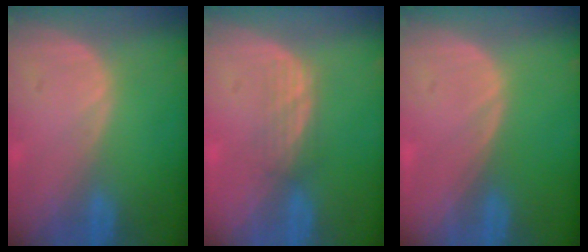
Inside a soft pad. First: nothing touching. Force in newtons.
{"total": 2.8, "press": 2.6, "slide": 1.0}
{"total": 0.0}